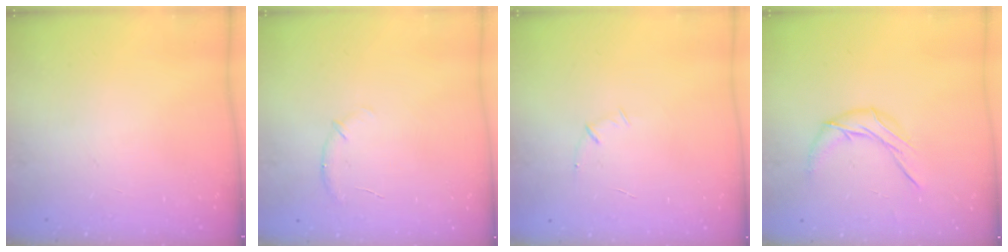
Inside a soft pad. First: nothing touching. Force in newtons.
{"total": 6.9, "press": 6.7, "slide": 1.8}
{"total": 5.2, "press": 5.0, "slide": 1.1}
{"total": 8.4, "press": 8.4, "slide": 0.3}